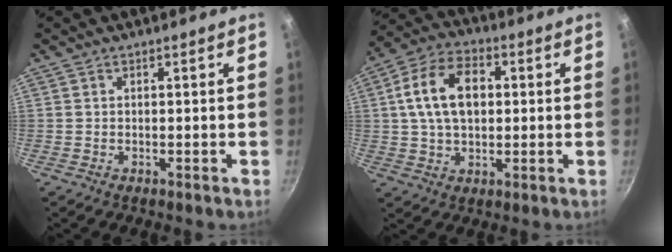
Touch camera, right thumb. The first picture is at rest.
{"total": 13.6, "force": [2.3, 8.8, 10.0], "torque": [-0.163, 0.015, 0.030]}